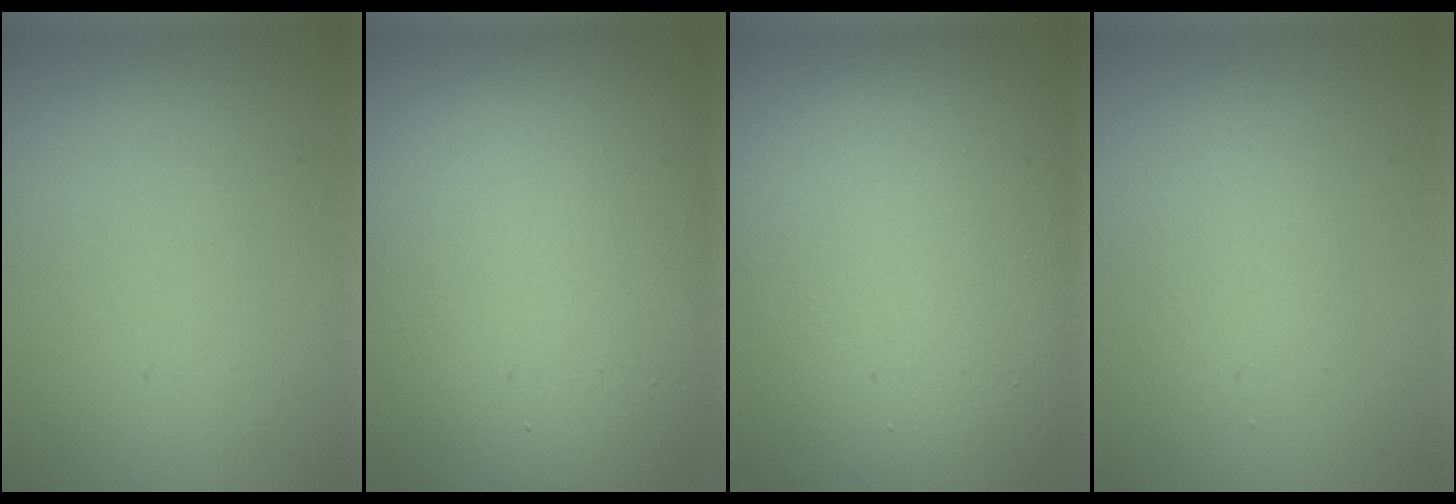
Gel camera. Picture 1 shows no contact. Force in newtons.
{"total": 19.2, "press": 19.2, "slide": 1.4}
{"total": 18.4, "press": 18.4, "slide": 0.8}
{"total": 1.9, "press": 1.8, "slide": 0.2}